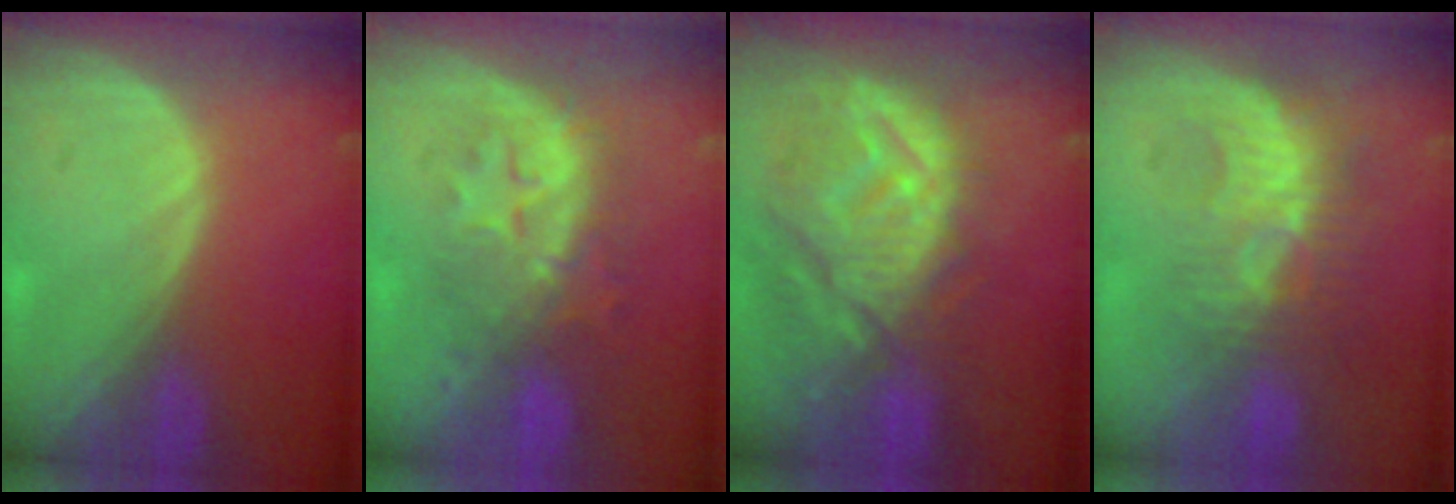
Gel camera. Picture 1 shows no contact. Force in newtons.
{"total": 8.1, "press": 8.1, "slide": 0.9}
{"total": 12.6, "press": 11.1, "slide": 5.9}
{"total": 8.6, "press": 8.1, "slide": 2.9}